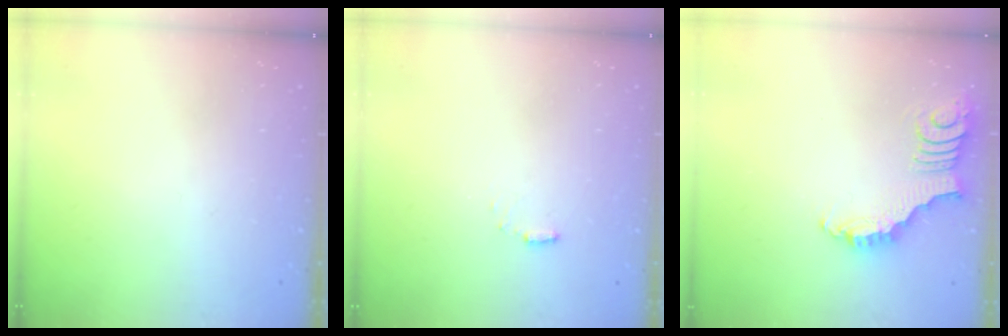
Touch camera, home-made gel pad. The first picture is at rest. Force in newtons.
{"total": 2.9, "press": 2.9, "slide": 0.5}
{"total": 2.2, "press": 2.2, "slide": 0.3}